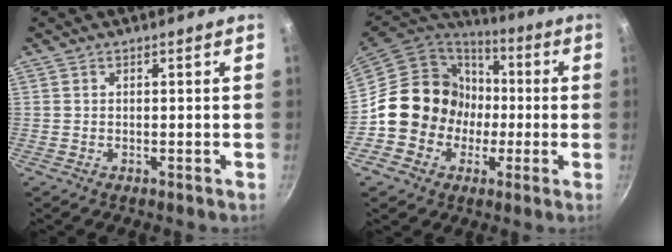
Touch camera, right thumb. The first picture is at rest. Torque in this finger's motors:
{"motor_torque": [1.39, 2.99, 1.02, -1.39, 0.15]}